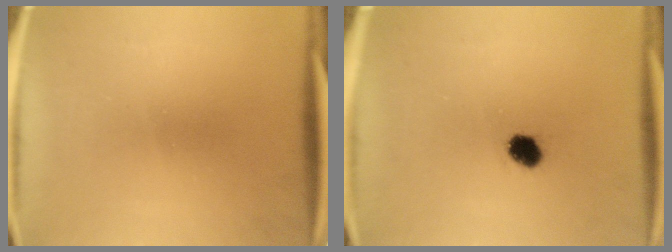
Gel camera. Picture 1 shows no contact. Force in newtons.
{"total": 2.6}